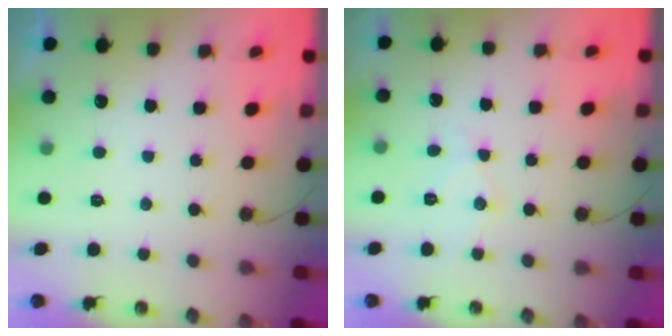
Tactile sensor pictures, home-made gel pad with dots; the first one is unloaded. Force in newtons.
{"total": 7.8, "press": 7.8, "slide": 0.5}